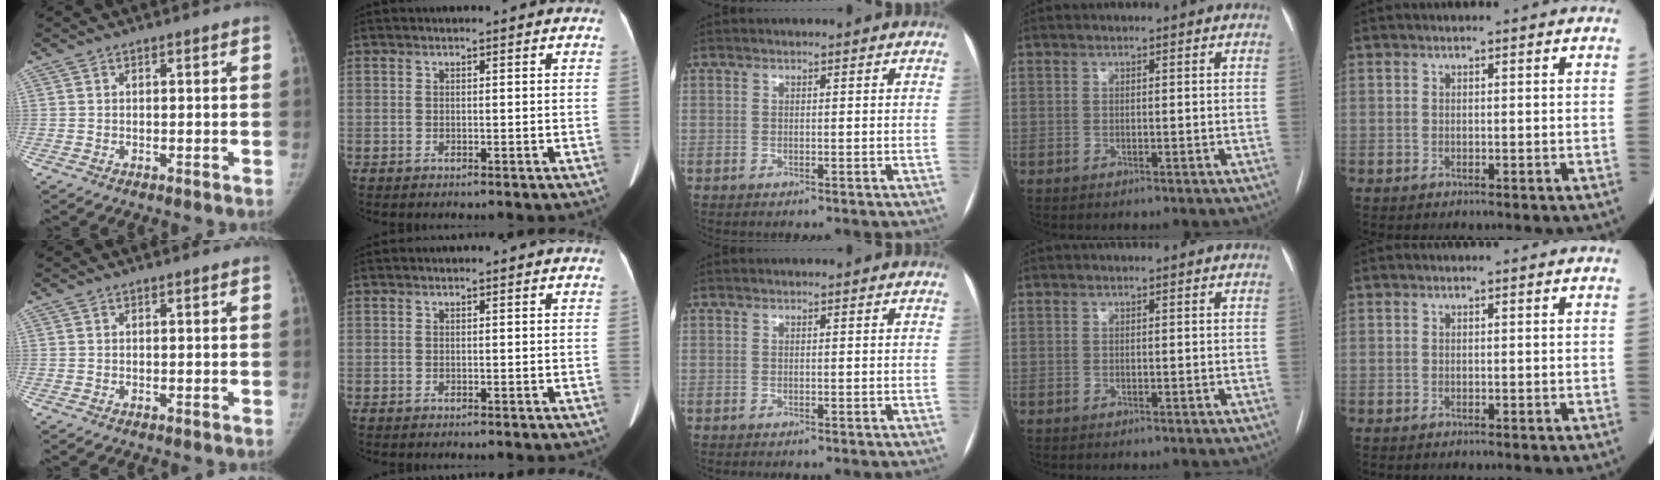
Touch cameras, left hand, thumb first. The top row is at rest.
{}